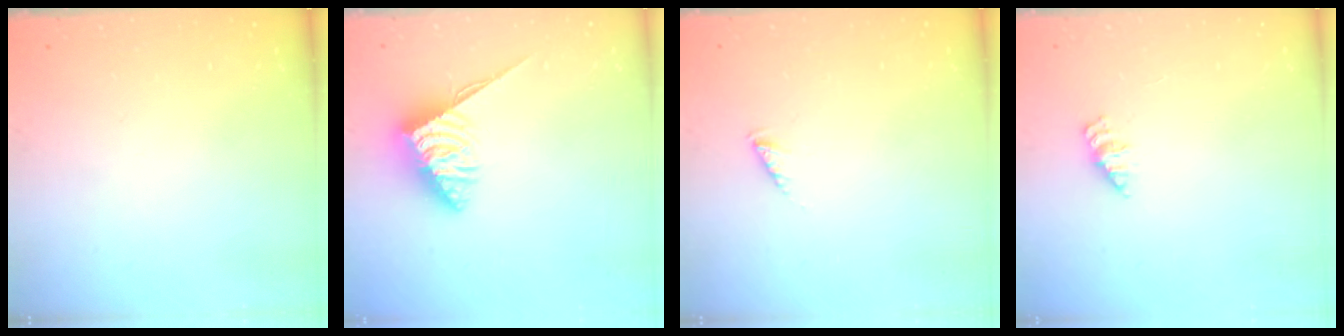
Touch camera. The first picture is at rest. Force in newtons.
{"total": 5.9, "press": 5.9, "slide": 0.1}
{"total": 0.8, "press": 0.8, "slide": 0.2}
{"total": 1.4, "press": 1.3, "slide": 0.2}